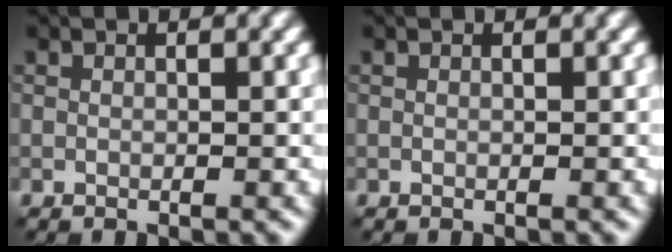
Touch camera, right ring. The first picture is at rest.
{"total": 0.0}